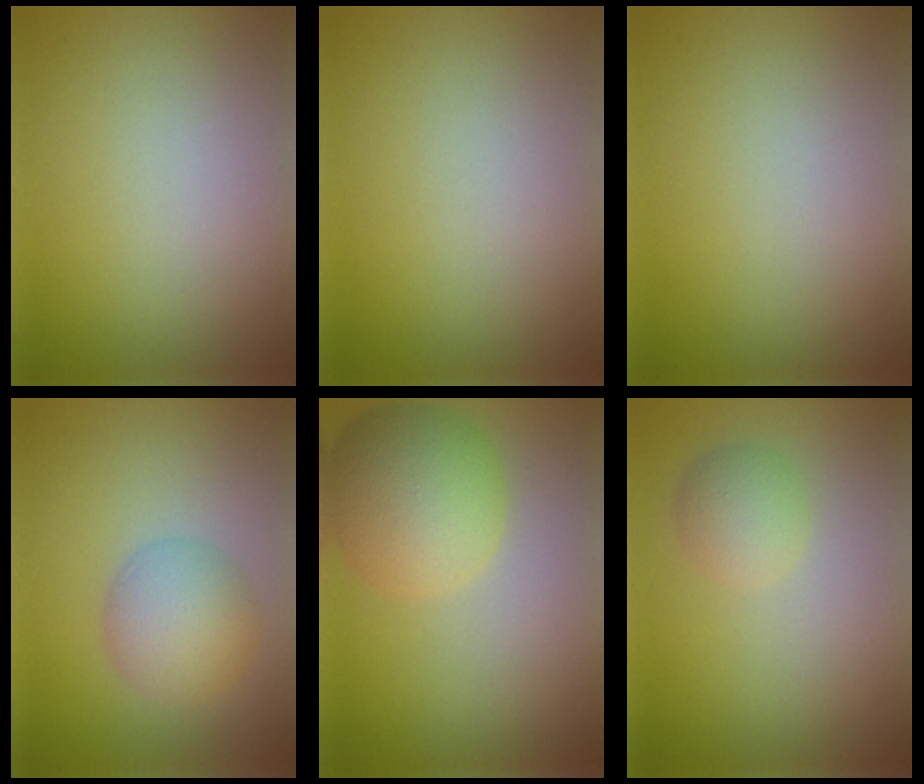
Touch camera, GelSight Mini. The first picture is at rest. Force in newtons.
{"total": 0.0}
{"total": 0.0}
{"total": 4.3, "press": 4.3, "slide": 0.1}
{"total": 6.8, "press": 6.8, "slide": 0.2}
{"total": 2.3, "press": 2.3, "slide": 0.1}